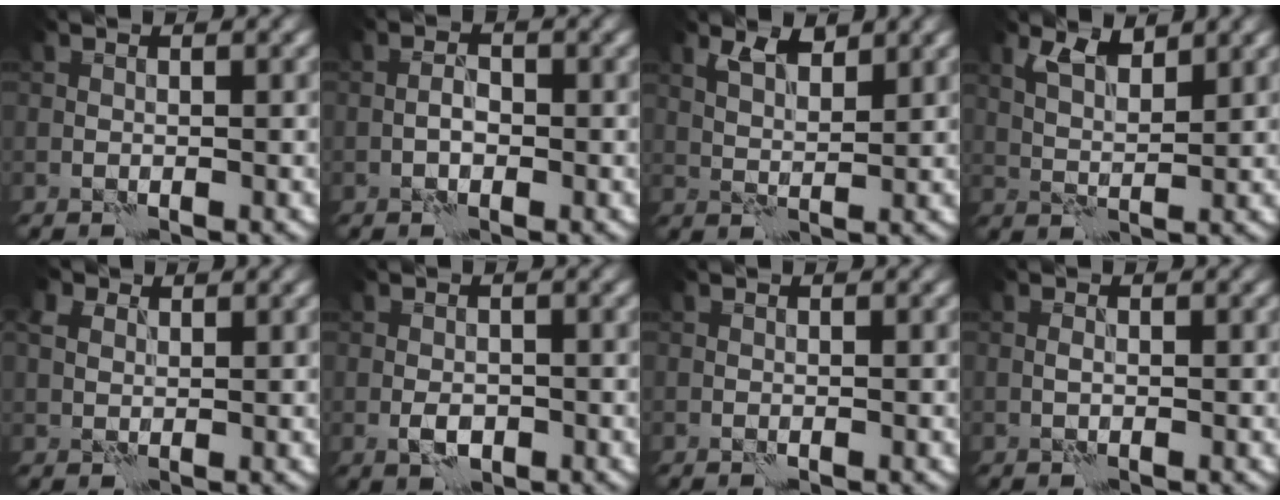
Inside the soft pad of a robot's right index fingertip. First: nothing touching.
{"total": 1.5, "force": [-0.6, 0.8, 1.1], "torque": [-0.015, 0.006, -0.017]}
{"total": 2.5, "force": [1.7, 0.8, 1.6], "torque": [-0.030, -0.003, 0.034]}
{"total": 2.8, "force": [1.9, 0.9, 1.9], "torque": [-0.039, -0.002, 0.038]}
{"total": 2.6, "force": [1.4, 1.9, 1.2], "torque": [-0.034, 0.012, 0.020]}
{"total": 1.9, "force": [-0.7, 1.1, 1.5], "torque": [-0.027, 0.003, -0.013]}
{"total": 0.0}
{"total": 0.7, "force": [-0.2, 0.2, 0.6], "torque": [-0.012, 0.003, -0.006]}